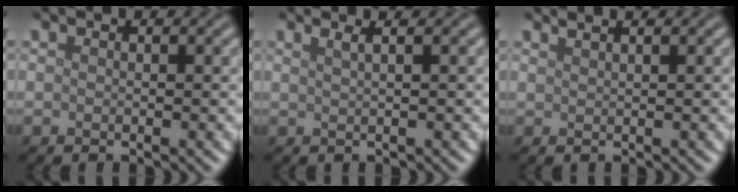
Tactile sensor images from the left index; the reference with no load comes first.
{"total": 2.9, "force": [1.7, 1.4, 1.9], "torque": [-0.003, 0.013, -0.008]}
{"total": 2.4, "force": [1.8, 1.0, 1.3], "torque": [0.000, 0.009, 0.001]}